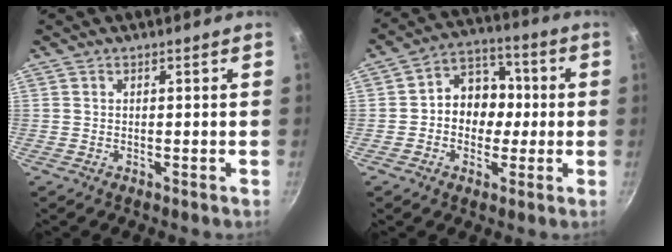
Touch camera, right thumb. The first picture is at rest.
{"total": 10.6, "force": [-0.4, 8.8, 5.9], "torque": [-0.032, 0.030, -0.022]}